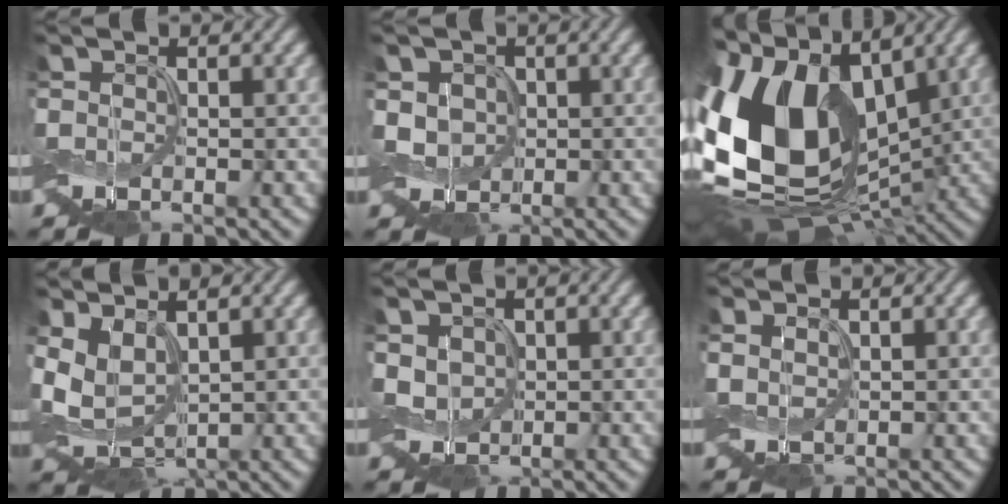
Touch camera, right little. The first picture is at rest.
{"total": 3.1, "force": [-0.5, 2.7, 1.4], "torque": [-0.033, 0.001, -0.011]}
{"total": 16.0, "force": [1.0, 10.5, 12.1], "torque": [-0.249, 0.011, 0.002]}
{"total": 5.2, "force": [0.7, 3.4, 3.9], "torque": [-0.093, -0.003, 0.012]}
{"total": 2.7, "force": [0.0, 2.3, 1.5], "torque": [-0.042, 0.002, -0.001]}
{"total": 1.0, "force": [0.4, 0.7, 0.7], "torque": [-0.021, 0.003, 0.007]}